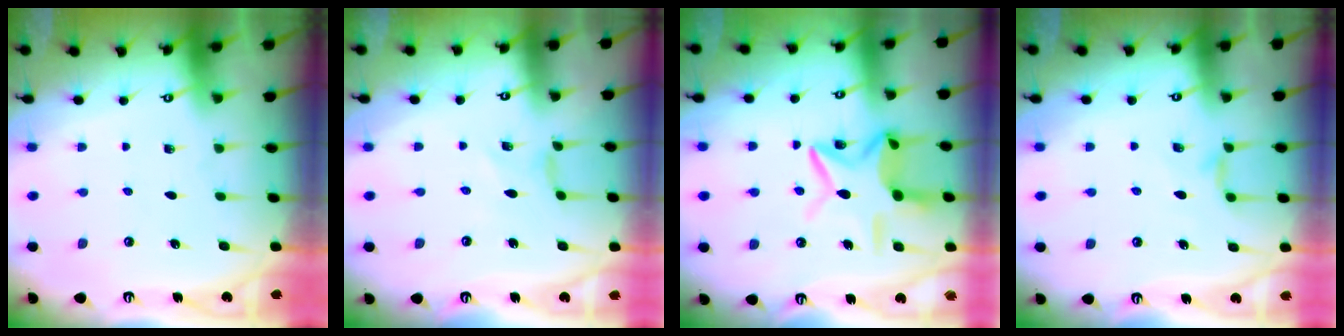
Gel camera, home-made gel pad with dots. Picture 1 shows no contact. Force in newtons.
{"total": 0.0}
{"total": 13.5, "press": 13.5, "slide": 1.1}
{"total": 4.9, "press": 4.9, "slide": 0.7}